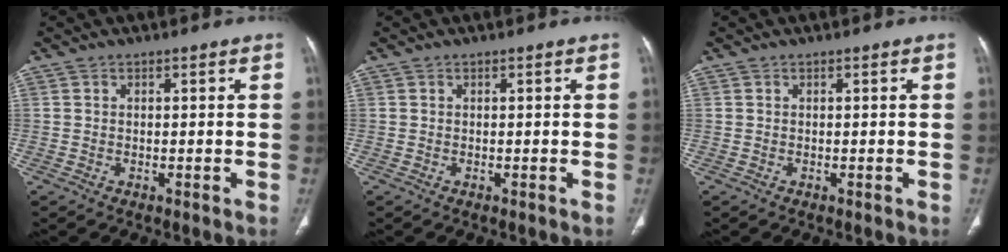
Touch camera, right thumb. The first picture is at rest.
{"total": 0.0}
{"total": 0.0}